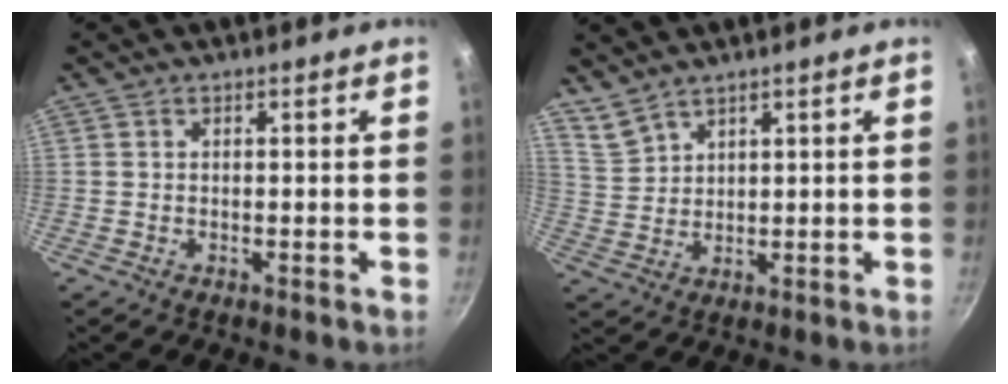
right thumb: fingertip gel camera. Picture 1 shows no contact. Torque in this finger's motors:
{"motor_torque": [-0.38, 0.38, -0.37, -0.05, 0.05]}